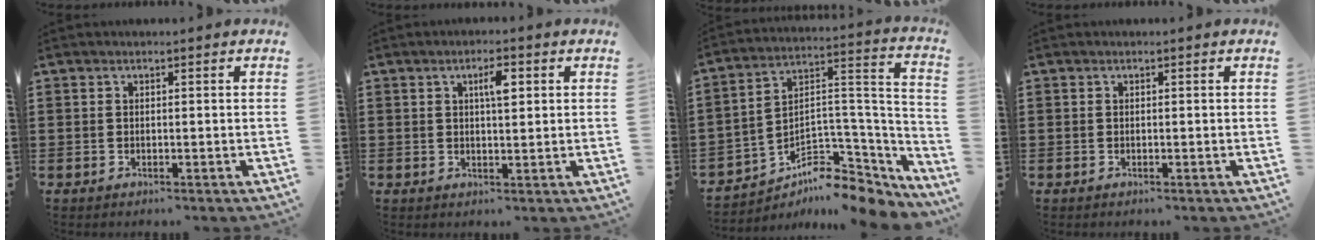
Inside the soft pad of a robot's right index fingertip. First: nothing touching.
{"total": 3.4, "force": [1.1, 1.0, 3.1], "torque": [-0.055, 0.006, 0.014]}
{"total": 6.5, "force": [-4.7, 3.4, 3.0], "torque": [-0.058, -0.013, -0.087]}
{"total": 0.0}